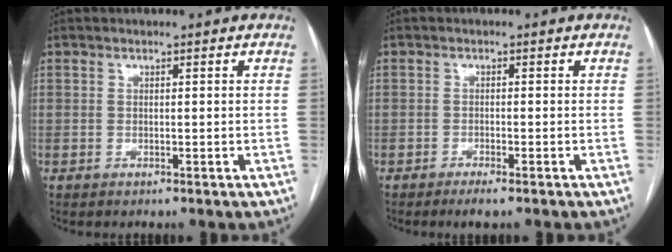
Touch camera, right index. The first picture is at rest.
{"total": 2.2, "force": [-1.6, 0.2, 1.5], "torque": [-0.026, -0.004, -0.026]}